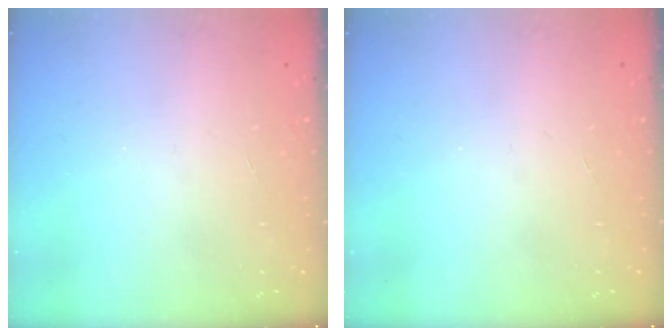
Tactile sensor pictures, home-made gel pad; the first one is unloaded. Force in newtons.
{"total": 0.0}